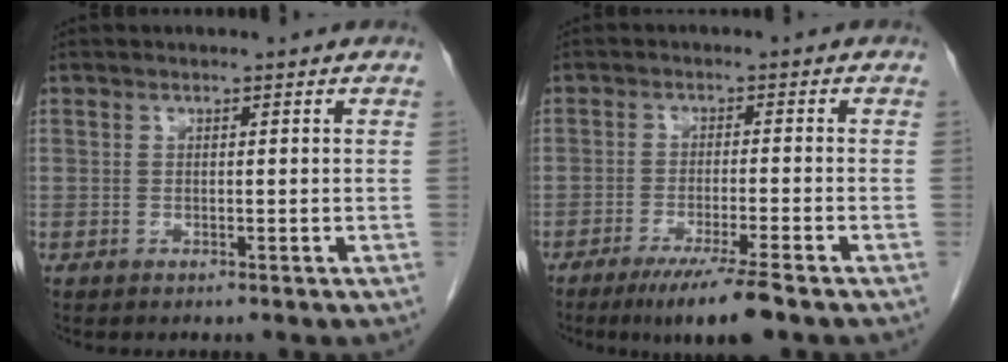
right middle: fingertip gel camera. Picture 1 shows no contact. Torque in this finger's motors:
{"motor_torque": [0.74, -0.51, 0.14, 0.04]}